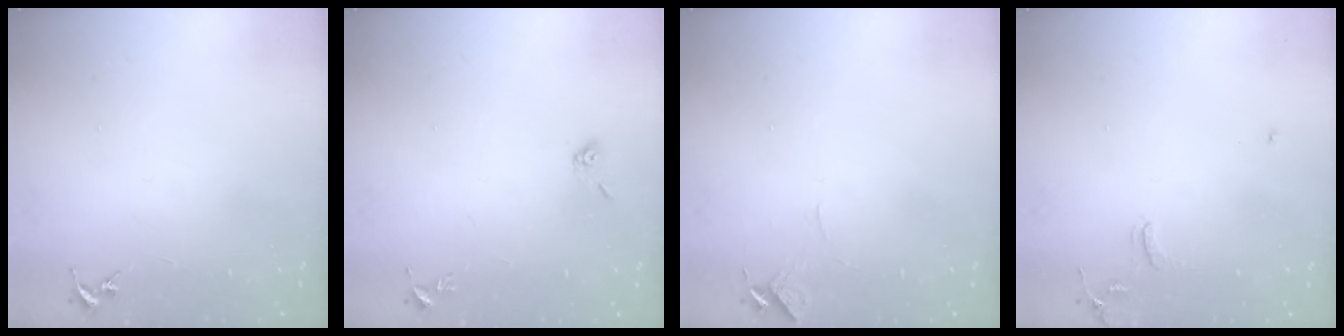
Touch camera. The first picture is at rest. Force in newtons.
{"total": 5.3, "press": 5.2, "slide": 1.1}
{"total": 4.6, "press": 4.5, "slide": 0.4}
{"total": 6.4, "press": 6.3, "slide": 0.8}